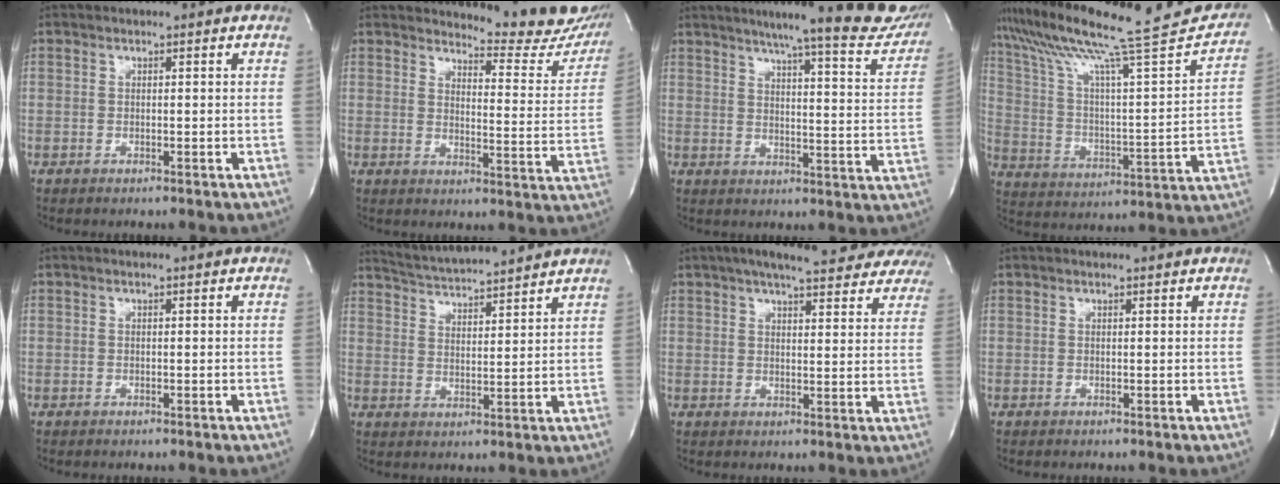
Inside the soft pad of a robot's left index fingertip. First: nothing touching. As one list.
[{"total": 15.1, "force": [14.6, 2.6, 3.1], "torque": [-0.023, -0.086, 0.150]}, {"total": 21.1, "force": [18.1, 1.7, 10.7], "torque": [-0.147, -0.042, 0.214]}, {"total": 26.4, "force": [23.2, 1.3, 12.6], "torque": [-0.209, -0.030, 0.334]}, {"total": 1.6, "force": [1.4, 0.2, 0.7], "torque": [-0.010, 0.014, 0.018]}, {"total": 12.3, "force": [11.6, 0.2, 4.0], "torque": [-0.079, 0.017, 0.182]}, {"total": 22.4, "force": [19.3, 5.4, 9.9], "torque": [-0.151, 0.009, 0.229]}, {"total": 5.1, "force": [4.8, 0.6, 1.6], "torque": [-0.020, 0.026, 0.055]}]